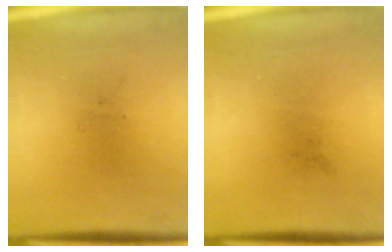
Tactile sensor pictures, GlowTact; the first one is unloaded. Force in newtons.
{"total": 0.0}